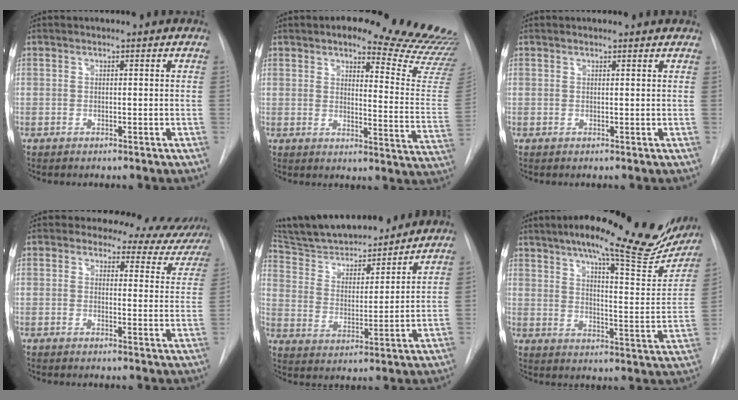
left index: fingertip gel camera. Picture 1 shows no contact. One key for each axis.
{"total": 20.0, "fx": 18.4, "fy": 2.4, "fz": 7.5, "tx": -0.073, "ty": -0.116, "tz": 0.196}
{"total": 1.6, "fx": 1.5, "fy": 0.4, "fz": 0.4, "tx": -0.014, "ty": 0.009, "tz": 0.014}
{"total": 12.7, "fx": 11.5, "fy": 4.7, "fz": 2.6, "tx": 0.004, "ty": -0.034, "tz": 0.097}
{"total": 18.8, "fx": 17.2, "fy": 3.6, "fz": 6.9, "tx": -0.112, "ty": 0.006, "tz": 0.278}
{"total": 25.5, "fx": 20.4, "fy": 4.9, "fz": 14.6, "tx": -0.206, "ty": -0.026, "tz": 0.254}